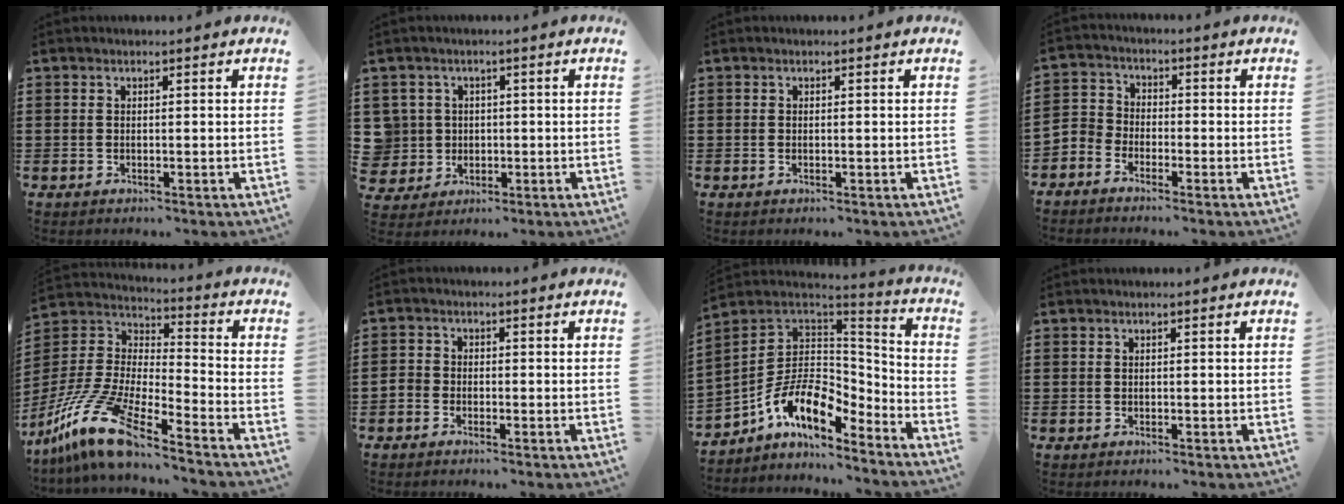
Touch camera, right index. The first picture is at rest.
{"total": 4.4, "force": [0.3, 4.3, 0.5], "torque": [-0.044, 0.010, -0.001]}
{"total": 0.0}
{"total": 2.9, "force": [-2.6, 1.3, -0.1], "torque": [-0.023, 0.001, -0.064]}
{"total": 13.1, "force": [-10.2, 2.1, 8.0], "torque": [-0.195, 0.008, -0.209]}
{"total": 1.4, "force": [-1.1, 0.9, 0.2], "torque": [-0.007, 0.006, -0.025]}
{"total": 10.7, "force": [-4.9, 6.1, 7.3], "torque": [-0.168, -0.006, -0.095]}
{"total": 0.0}